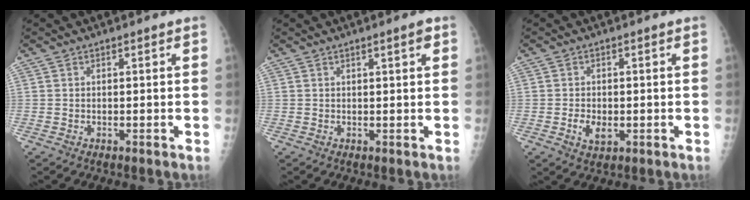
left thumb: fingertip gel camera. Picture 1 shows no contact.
{"total": 2.0, "force": [1.0, 0.2, 1.7], "torque": [-0.024, -0.001, 0.014]}
{"total": 3.7, "force": [-0.9, 2.4, 2.7], "torque": [-0.043, -0.001, -0.010]}